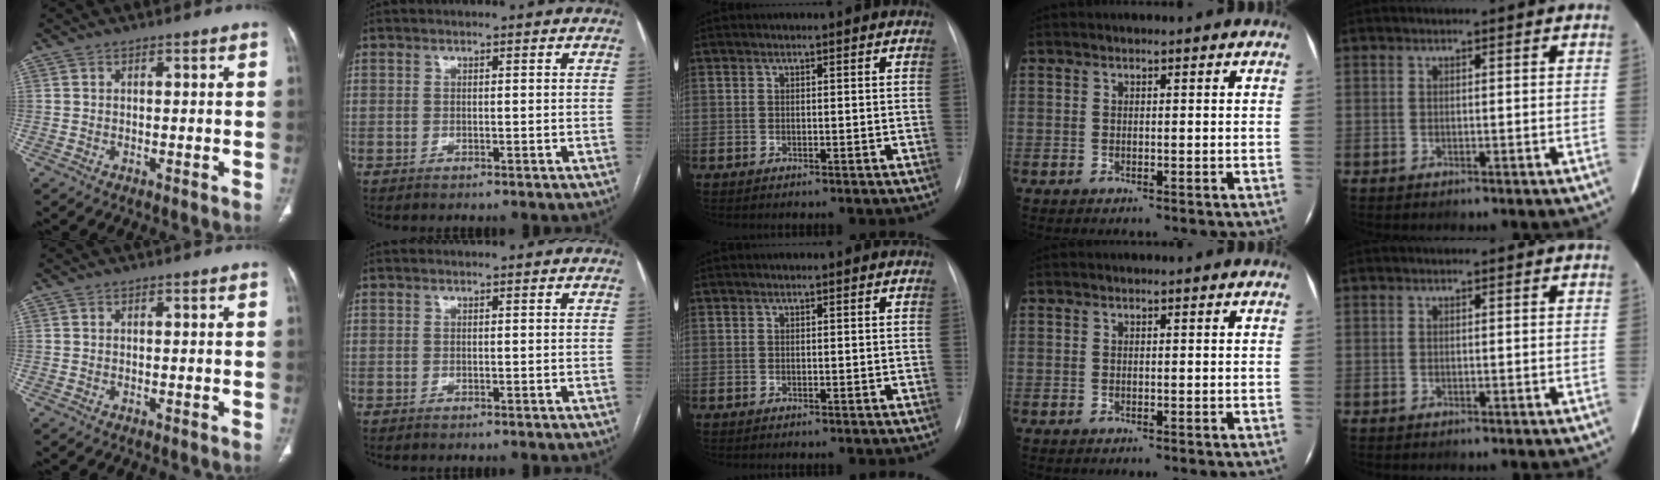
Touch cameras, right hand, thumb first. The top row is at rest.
{}